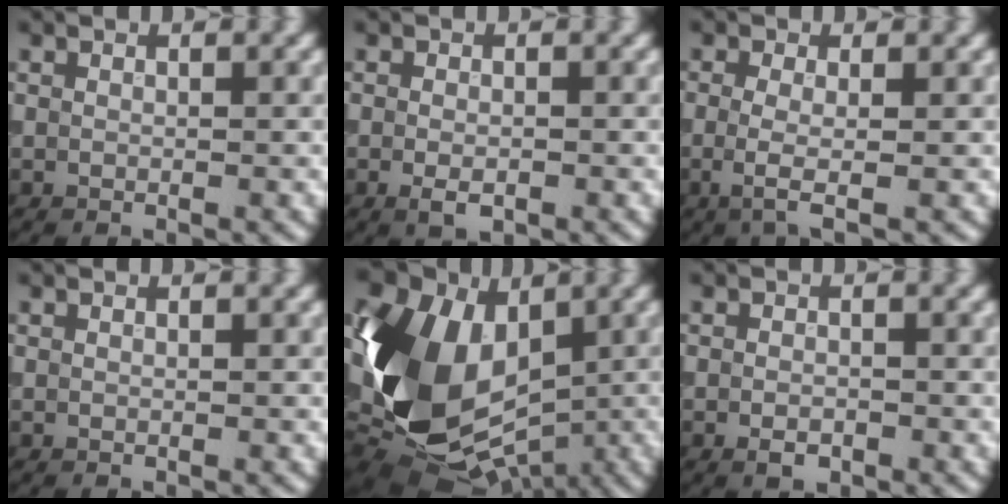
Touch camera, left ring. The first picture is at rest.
{"total": 1.7, "force": [-0.6, 0.9, 1.3], "torque": [-0.024, -0.004, -0.010]}
{"total": 2.3, "force": [-0.3, 0.6, 2.2], "torque": [-0.044, -0.007, -0.008]}
{"total": 0.0}
{"total": 16.2, "force": [-0.3, 11.4, 11.5], "torque": [-0.234, -0.013, -0.004]}
{"total": 1.4, "force": [-0.6, 0.8, 0.9], "torque": [-0.014, -0.002, -0.012]}